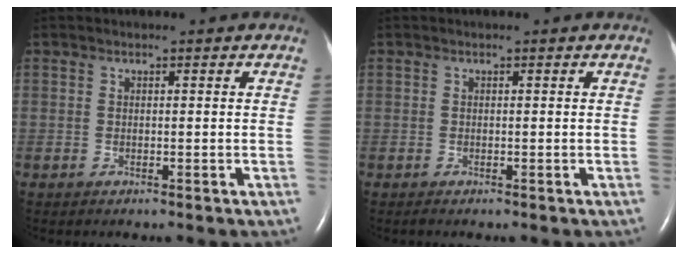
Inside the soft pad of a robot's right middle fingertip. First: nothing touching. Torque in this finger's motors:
{"motor_torque": [0.16, -0.11, -0.08, -0.01]}